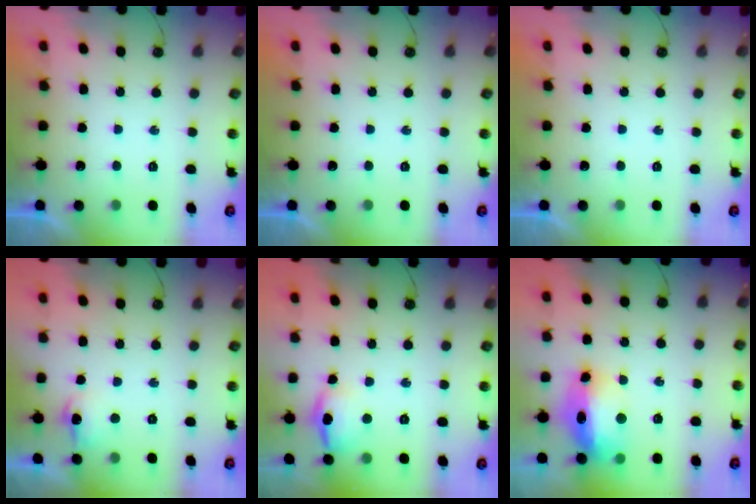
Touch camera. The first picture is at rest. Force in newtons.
{"total": 0.0}
{"total": 0.0}
{"total": 7.3, "press": 7.2, "slide": 0.8}
{"total": 10.2, "press": 10.1, "slide": 1.4}
{"total": 14.4, "press": 14.3, "slide": 1.3}